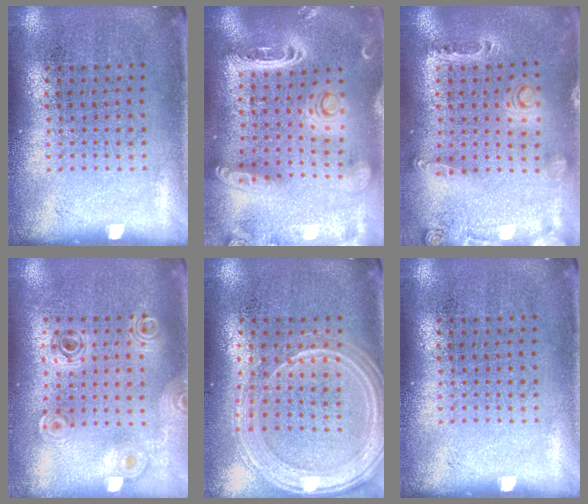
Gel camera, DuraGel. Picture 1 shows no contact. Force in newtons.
{"total": 3.1, "press": 2.6, "slide": 1.6}
{"total": 0.6, "press": 0.6, "slide": 0.3}
{"total": 0.9, "press": 0.9, "slide": 0.0}
{"total": 1.5, "press": 1.4, "slide": 0.3}
{"total": 0.0}